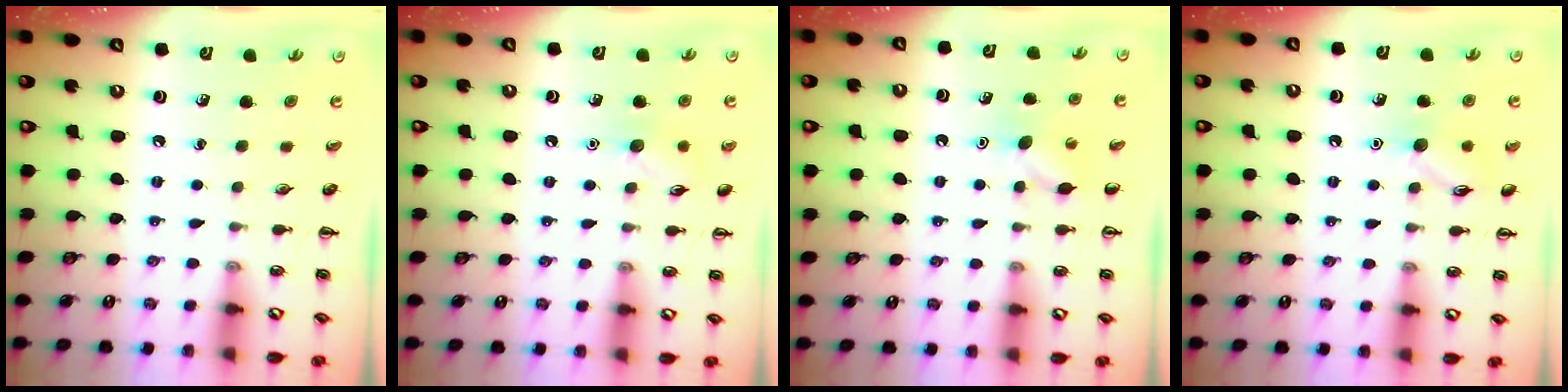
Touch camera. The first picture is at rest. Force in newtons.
{"total": 9.0, "press": 8.8, "slide": 1.8}
{"total": 5.5, "press": 5.3, "slide": 1.3}
{"total": 8.2, "press": 8.2, "slide": 0.7}